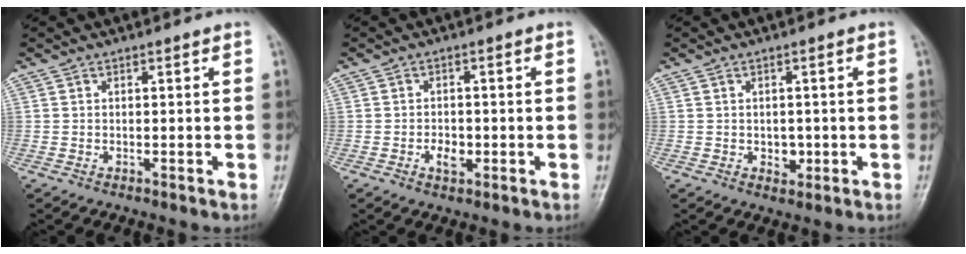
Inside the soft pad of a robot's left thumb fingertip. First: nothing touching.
{"total": 3.1, "force": [-1.0, 2.1, 2.2], "torque": [-0.029, 0.004, -0.016]}
{"total": 2.8, "force": [-0.4, 2.1, 1.7], "torque": [-0.011, 0.001, -0.002]}